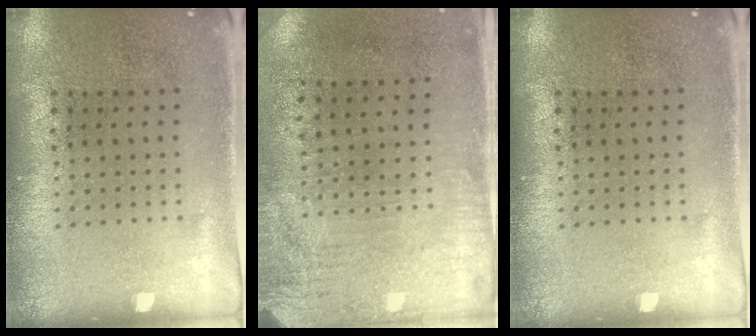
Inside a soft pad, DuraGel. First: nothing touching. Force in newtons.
{"total": 3.4, "press": 2.8, "slide": 1.9}
{"total": 0.0}